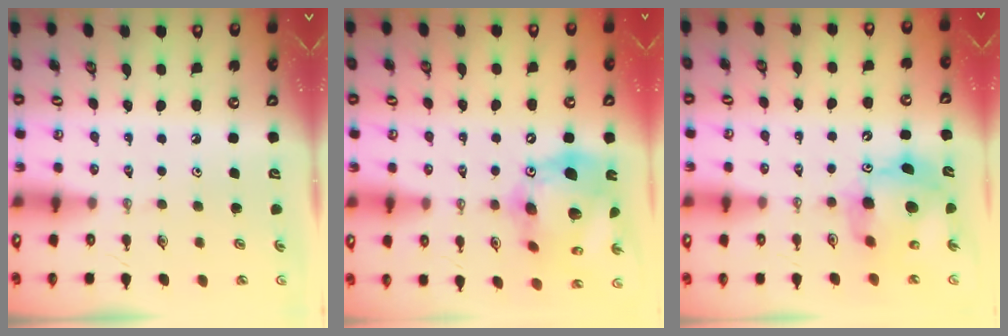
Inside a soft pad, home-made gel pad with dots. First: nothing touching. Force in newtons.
{"total": 22.1, "press": 21.9, "slide": 3.3}
{"total": 13.2, "press": 13.2, "slide": 1.2}